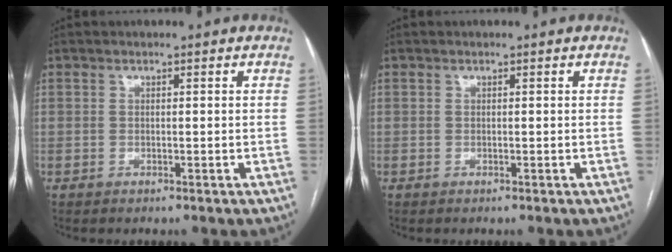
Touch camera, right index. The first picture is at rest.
{"total": 0.0}